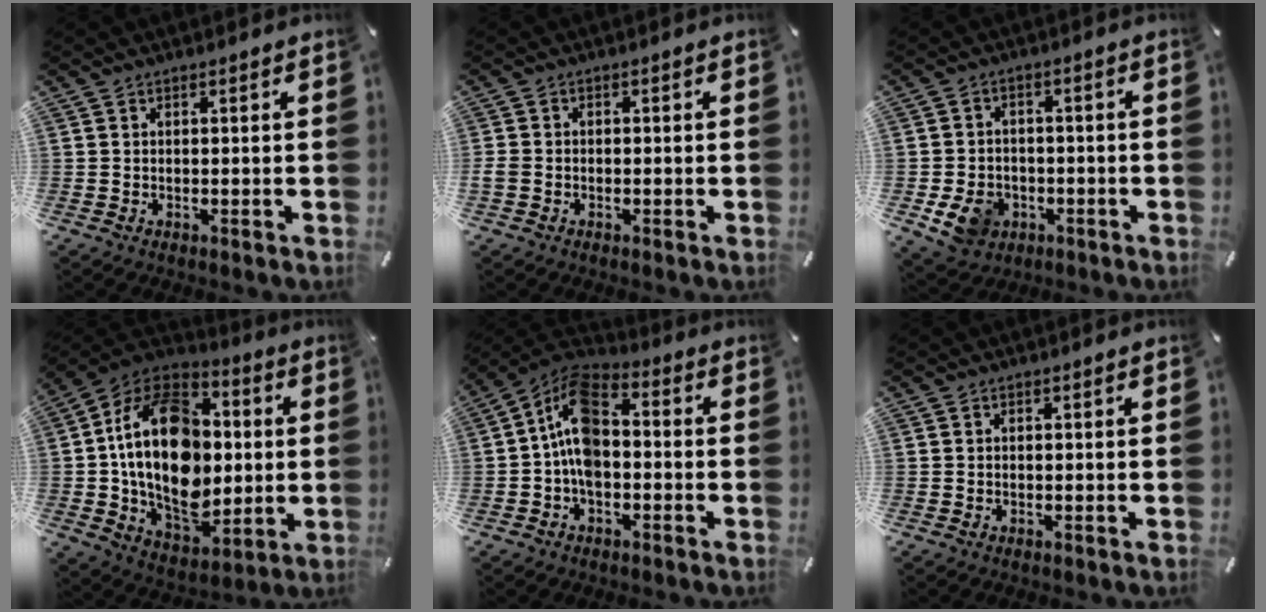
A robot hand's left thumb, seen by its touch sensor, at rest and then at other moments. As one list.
[{"total": 1.7, "force": [-0.9, 1.3, 0.8], "torque": [-0.012, 0.005, -0.017]}, {"total": 8.2, "force": [-3.0, 6.8, 3.6], "torque": [-0.075, 0.014, -0.056]}, {"total": 25.1, "force": [0.5, 17.7, 17.9], "torque": [-0.336, -0.008, 0.013]}, {"total": 10.8, "force": [-1.4, 6.6, 8.4], "torque": [-0.181, 0.002, -0.026]}, {"total": 0.0}]